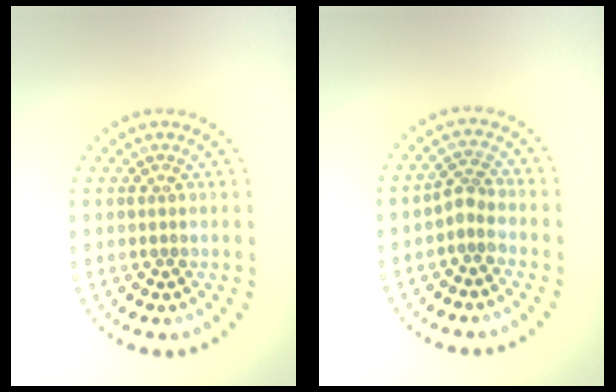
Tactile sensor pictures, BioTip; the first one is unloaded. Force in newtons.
{"total": 1.8, "press": 1.4, "slide": 1.2}